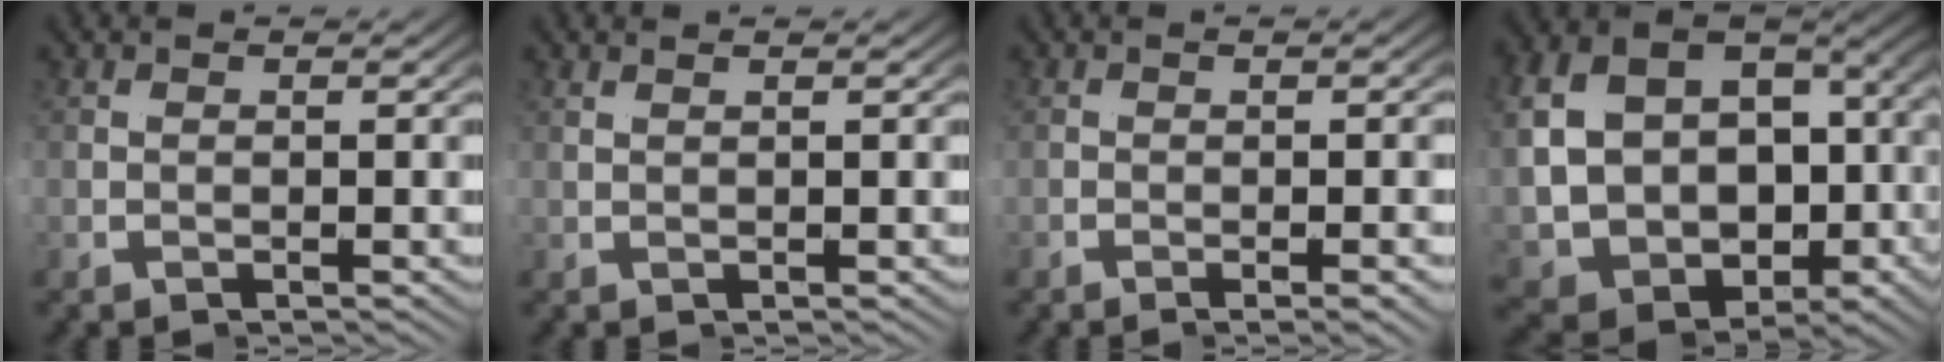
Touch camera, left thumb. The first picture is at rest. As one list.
[{"total": 0.6, "force": [0.2, -0.1, 0.6], "torque": [0.002, 0.004, 0.007]}, {"total": 2.9, "force": [-1.0, -1.9, 2.0], "torque": [-0.032, 0.013, -0.023]}, {"total": 14.9, "force": [-0.6, 11.8, 9.0], "torque": [-0.178, -0.025, -0.008]}]